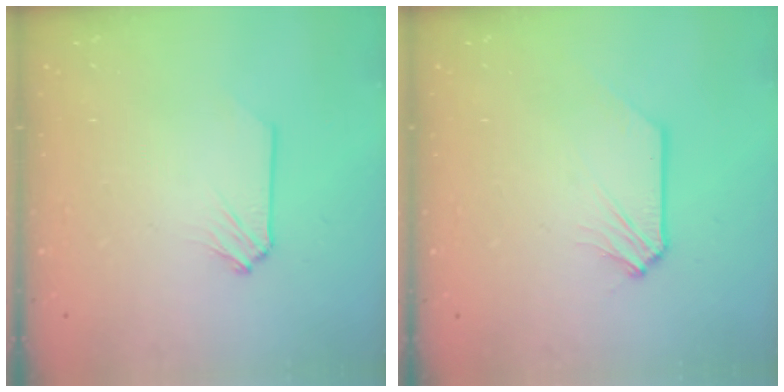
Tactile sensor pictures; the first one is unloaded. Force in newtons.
{"total": 0.0}